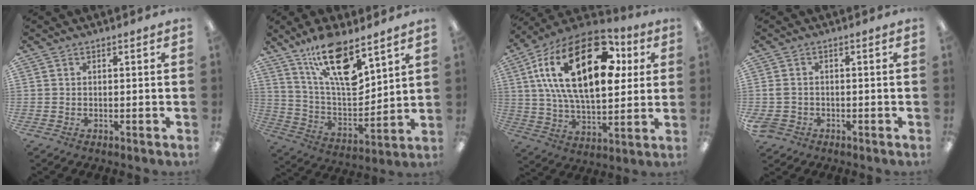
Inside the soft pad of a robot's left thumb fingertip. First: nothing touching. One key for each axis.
{"total": 17.8, "fx": 11.4, "fy": 6.1, "fz": 12.3, "tx": -0.225, "ty": -0.063, "tz": 0.194}
{"total": 28.5, "fx": 10.1, "fy": 14.9, "fz": 22.1, "tx": -0.409, "ty": -0.029, "tz": 0.163}
{"total": 2.8, "fx": -1.1, "fy": 2.1, "fz": 1.4, "tx": -0.040, "ty": 0.002, "tz": -0.026}